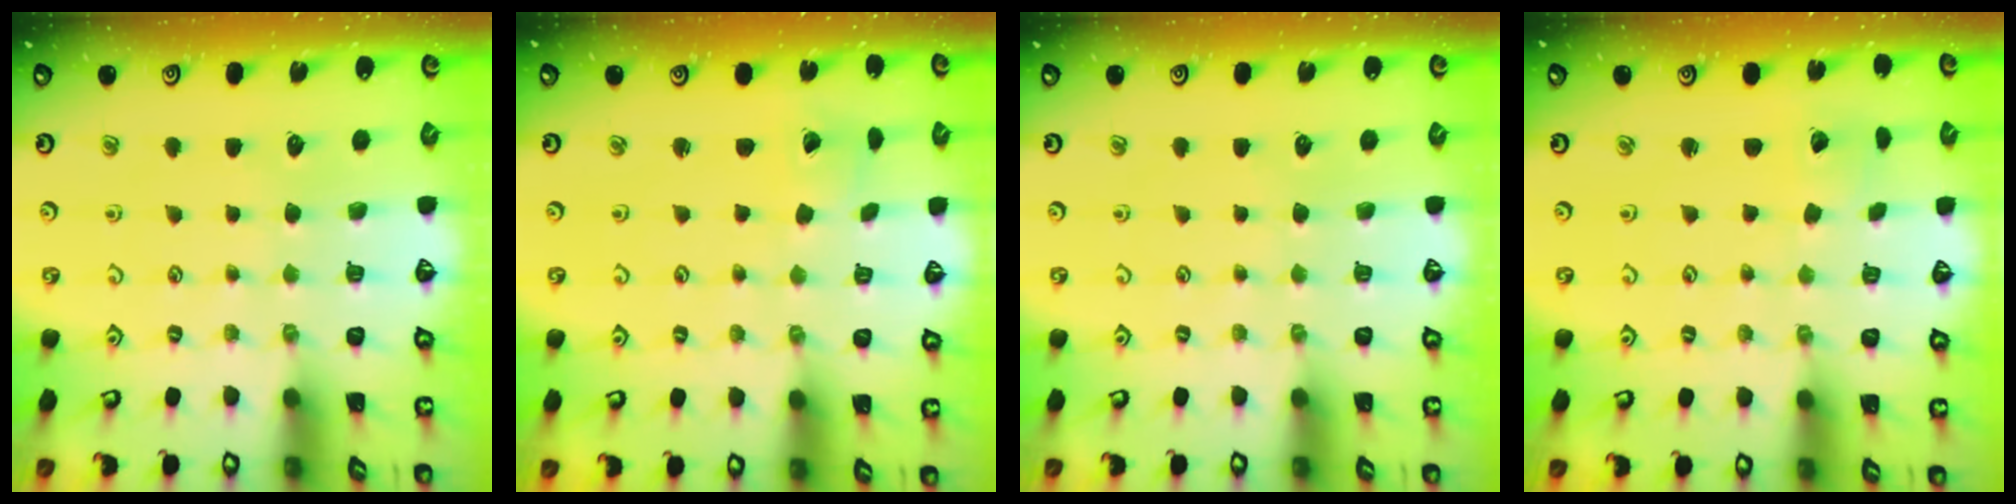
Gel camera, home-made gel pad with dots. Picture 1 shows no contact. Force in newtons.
{"total": 2.4, "press": 2.4, "slide": 0.2}
{"total": 0.0}
{"total": 2.3, "press": 2.3, "slide": 0.1}